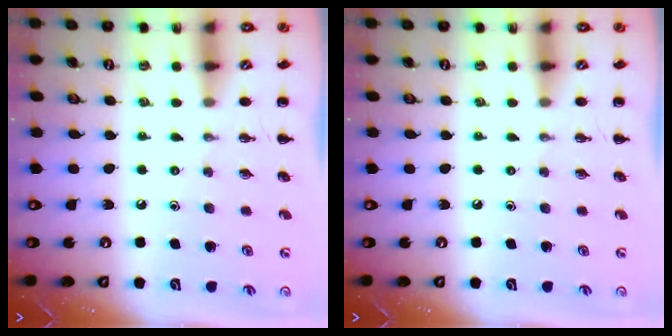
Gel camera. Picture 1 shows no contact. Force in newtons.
{"total": 0.0}